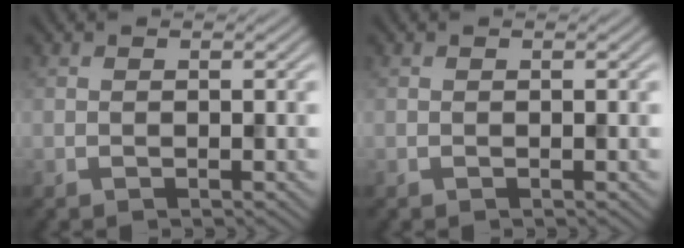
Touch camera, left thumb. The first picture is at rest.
{"total": 0.0}